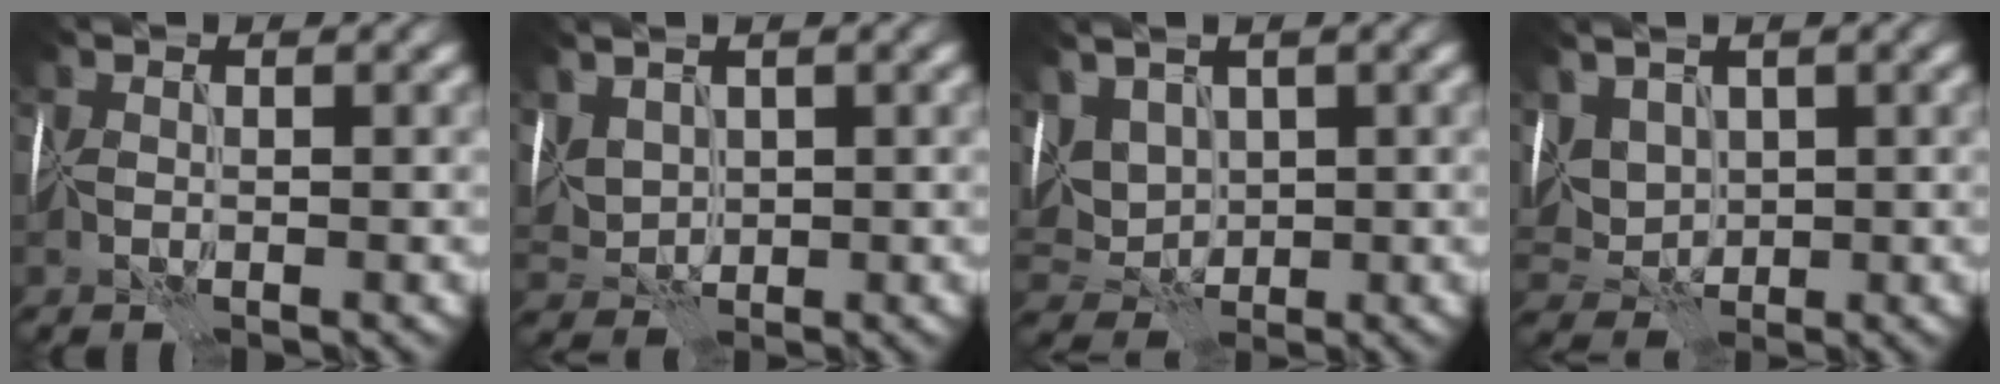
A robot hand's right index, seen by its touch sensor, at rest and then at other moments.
{"total": 3.1, "force": [1.5, 2.4, 1.5], "torque": [-0.051, 0.002, 0.038]}
{"total": 4.4, "force": [1.6, 3.4, 2.3], "torque": [-0.063, 0.007, 0.040]}
{"total": 3.9, "force": [1.6, 3.0, 1.9], "torque": [-0.055, 0.006, 0.041]}